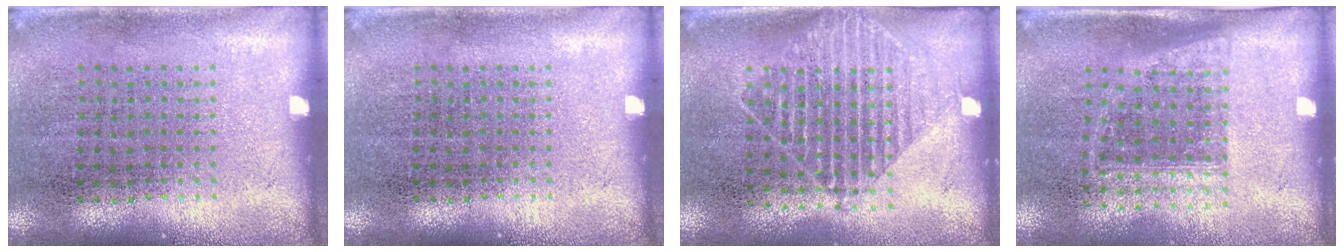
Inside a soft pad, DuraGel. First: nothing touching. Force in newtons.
{"total": 0.0}
{"total": 1.5, "press": 1.3, "slide": 0.8}
{"total": 1.0, "press": 0.8, "slide": 0.6}